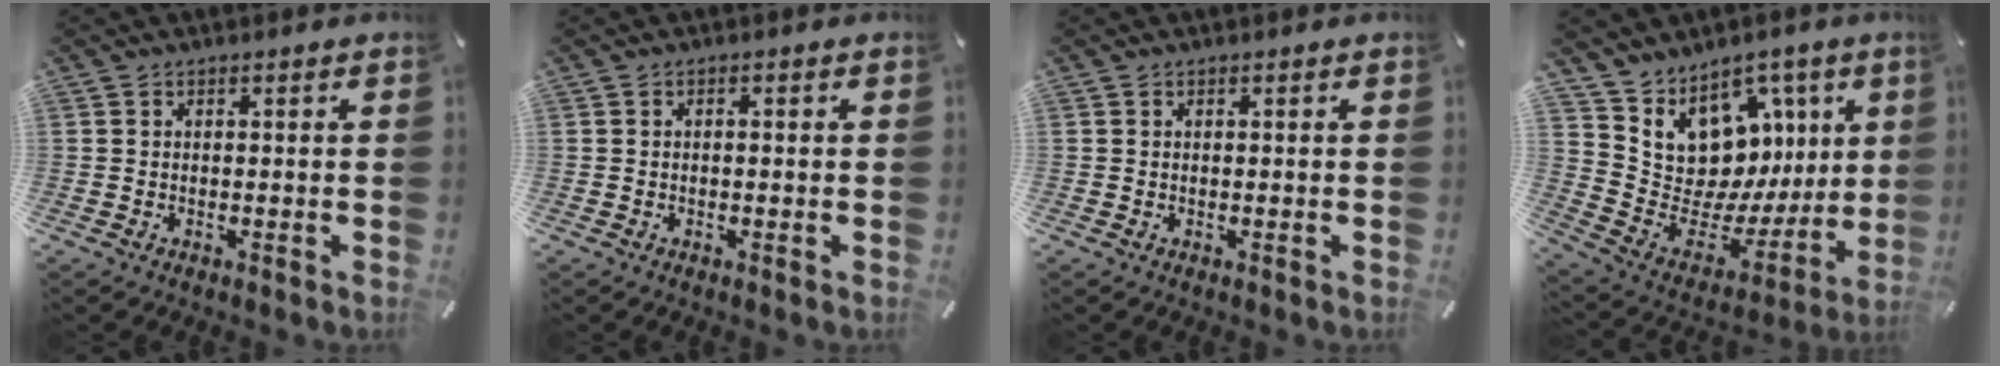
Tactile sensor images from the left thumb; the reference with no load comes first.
{"total": 0.7, "force": [-0.1, 0.3, 0.6], "torque": [-0.012, -0.001, -0.003]}
{"total": 0.0}
{"total": 11.5, "force": [5.4, 10.0, 1.9], "torque": [-0.023, -0.093, 0.119]}